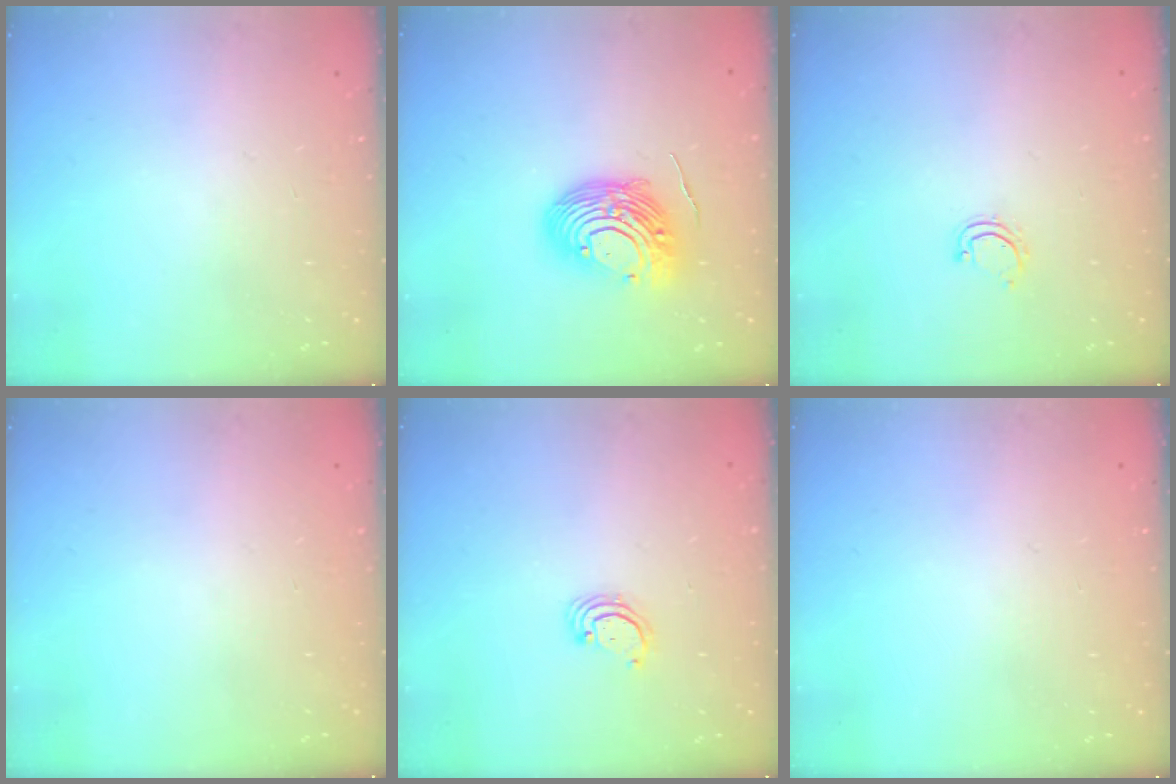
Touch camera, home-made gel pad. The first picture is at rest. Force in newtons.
{"total": 13.4, "press": 13.3, "slide": 1.5}
{"total": 3.0, "press": 3.0, "slide": 0.2}
{"total": 0.0}
{"total": 2.3, "press": 2.3, "slide": 0.2}
{"total": 0.0}